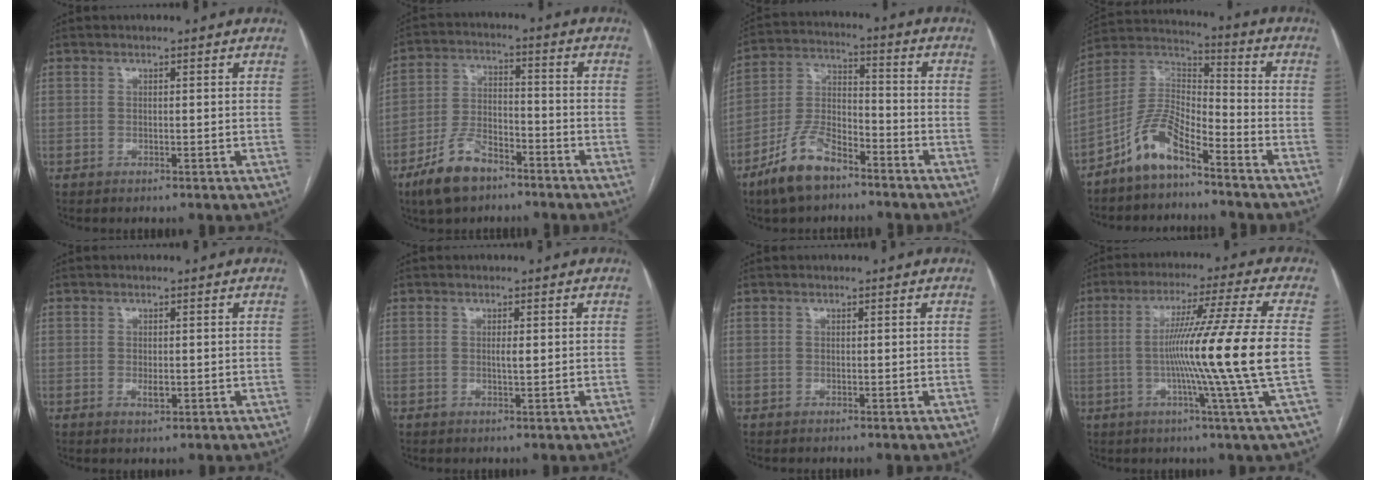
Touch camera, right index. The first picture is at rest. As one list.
[{"total": 9.8, "force": [-6.5, 4.6, 5.7], "torque": [-0.123, 0.001, -0.118]}, {"total": 10.9, "force": [-7.6, 4.3, 6.6], "torque": [-0.143, 0.000, -0.146]}, {"total": 9.2, "force": [-6.5, 3.0, 5.7], "torque": [-0.127, 0.023, -0.128]}, {"total": 1.5, "force": [-0.2, 0.7, 1.3], "torque": [-0.023, -0.003, -0.001]}, {"total": 1.0, "force": [0.1, -0.1, 1.0], "torque": [-0.020, -0.001, 0.002]}, {"total": 0.0}, {"total": 15.5, "force": [-1.5, -3.8, 14.9], "torque": [-0.246, -0.017, -0.032]}]